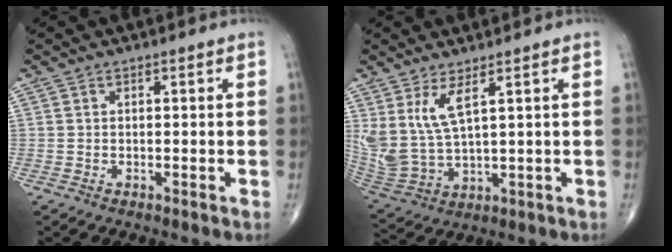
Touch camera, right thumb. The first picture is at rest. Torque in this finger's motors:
{"motor_torque": [0.08, 0.30, 0.86, 0.65, 0.10]}